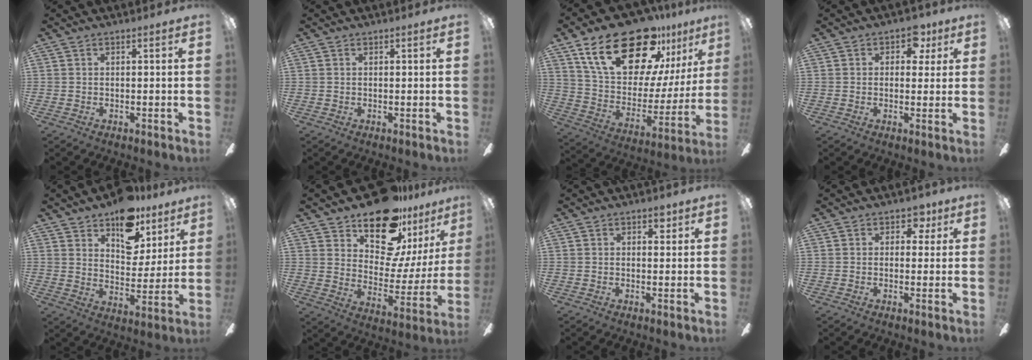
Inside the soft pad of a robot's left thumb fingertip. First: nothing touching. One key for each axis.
{"total": 0.0}
{"total": 27.1, "fx": 18.2, "fy": 12.2, "fz": 15.8, "tx": -0.268, "ty": -0.112, "tz": 0.320}
{"total": 6.0, "fx": 2.6, "fy": 4.3, "fz": 3.3, "tx": -0.031, "ty": 0.001, "tz": 0.042}
{"total": 14.6, "fx": 10.6, "fy": 8.1, "fz": 6.1, "tx": -0.080, "ty": -0.068, "tz": 0.191}
{"total": 20.2, "fx": 15.4, "fy": 9.4, "fz": 9.2, "tx": -0.146, "ty": -0.114, "tz": 0.271}
{"total": 2.2, "fx": 1.1, "fy": 1.5, "fz": 1.2, "tx": -0.008, "ty": 0.001, "tz": 0.015}
{"total": 4.3, "fx": 1.6, "fy": 3.4, "fz": 2.1, "tx": -0.014, "ty": 0.003, "tz": 0.023}